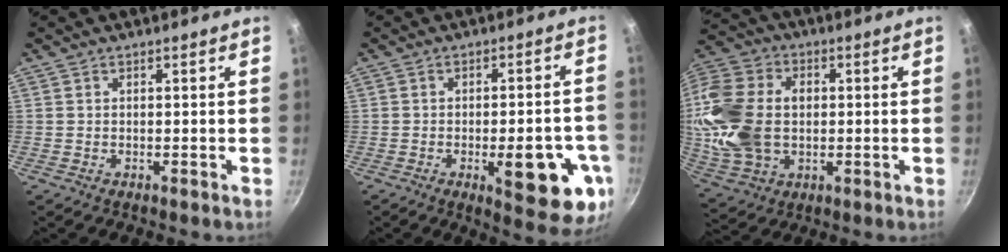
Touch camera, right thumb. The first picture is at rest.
{"total": 15.1, "force": [-4.8, 5.2, 13.3], "torque": [-0.139, 0.007, -0.057]}
{"total": 19.4, "force": [0.0, 13.8, 13.6], "torque": [-0.265, 0.017, 0.004]}